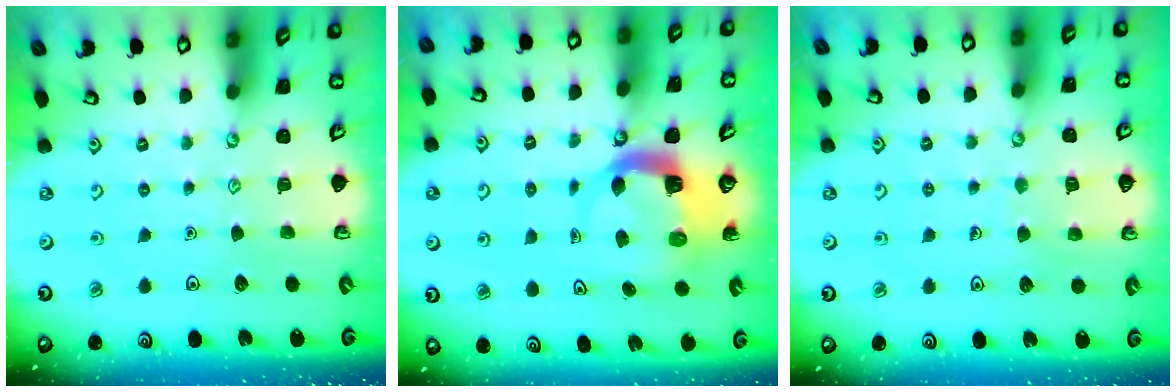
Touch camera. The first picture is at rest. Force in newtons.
{"total": 5.2, "press": 5.1, "slide": 0.5}
{"total": 5.7, "press": 5.7, "slide": 0.6}